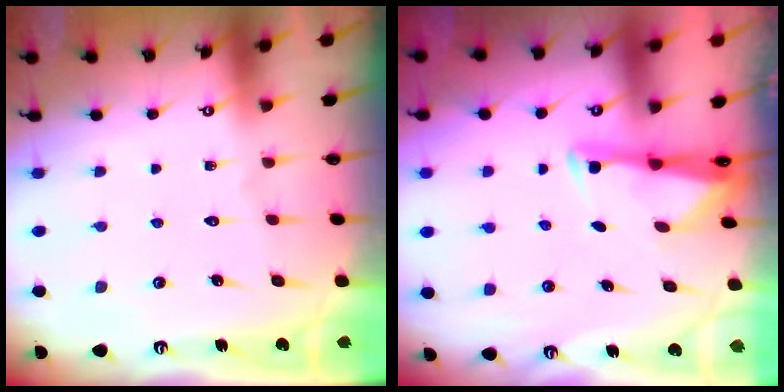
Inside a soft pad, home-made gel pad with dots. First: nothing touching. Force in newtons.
{"total": 2.8, "press": 2.7, "slide": 0.4}